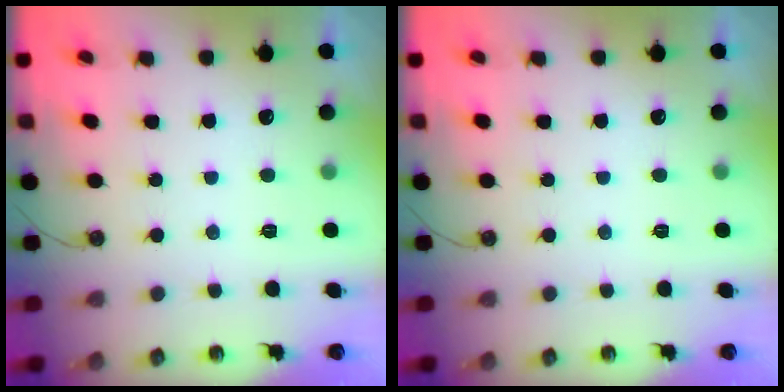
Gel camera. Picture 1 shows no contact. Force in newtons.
{"total": 0.0}